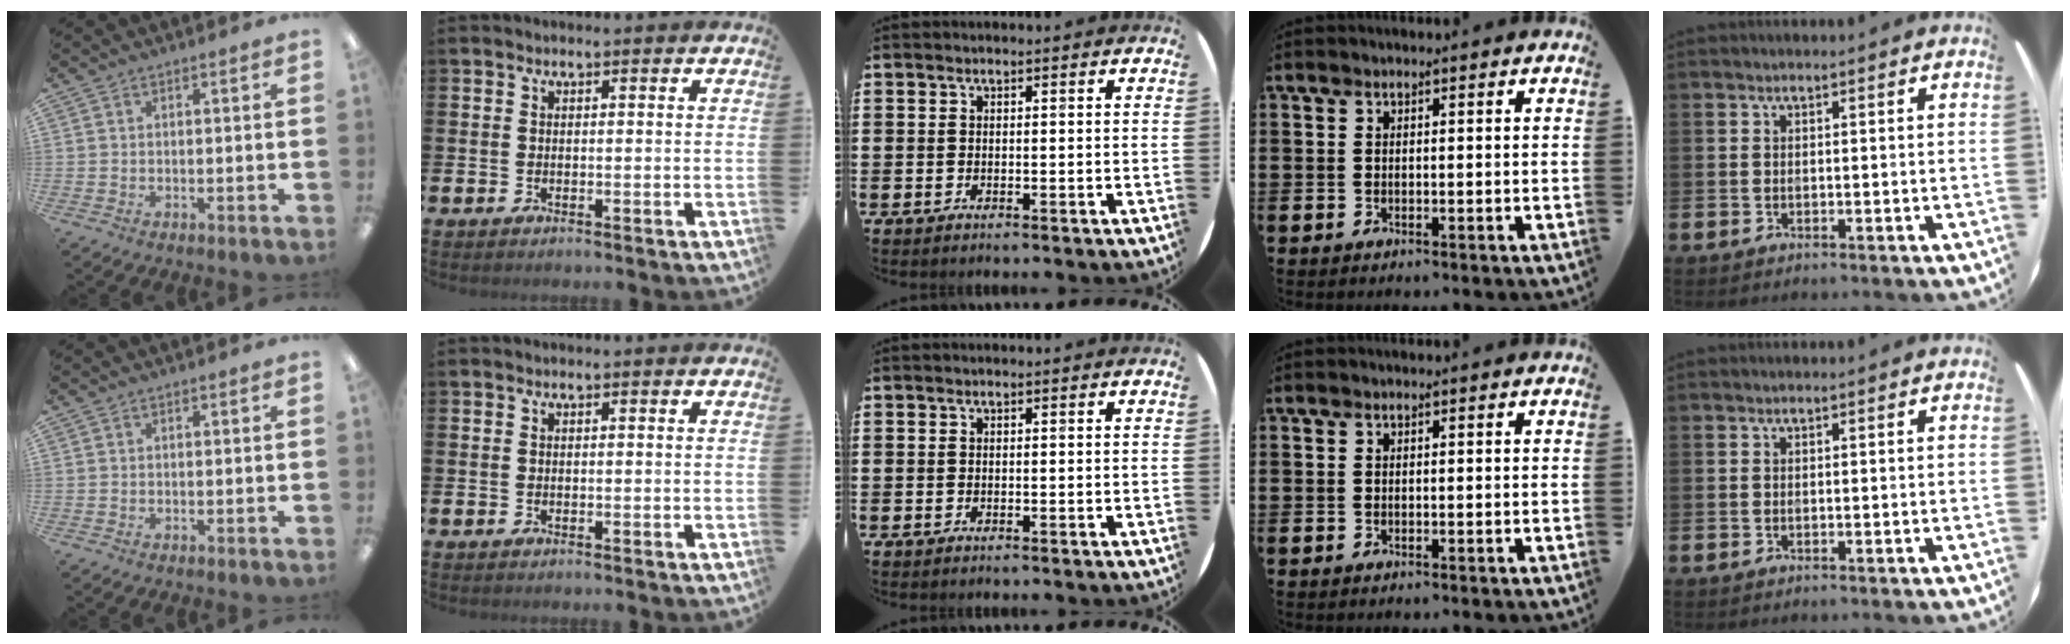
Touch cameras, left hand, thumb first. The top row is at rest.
{}